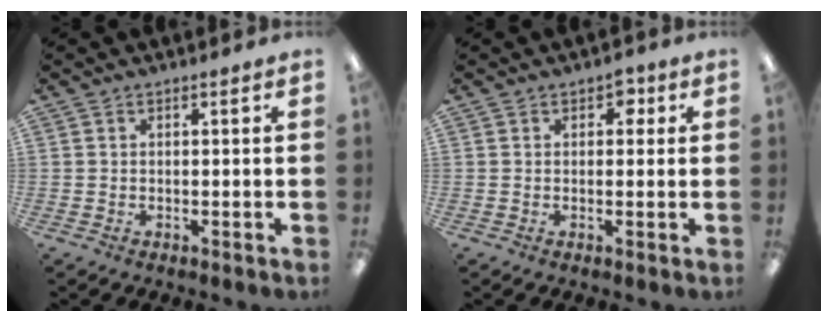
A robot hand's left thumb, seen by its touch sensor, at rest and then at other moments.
{"total": 2.8, "force": [1.0, 1.9, 1.8], "torque": [-0.014, -0.003, 0.011]}